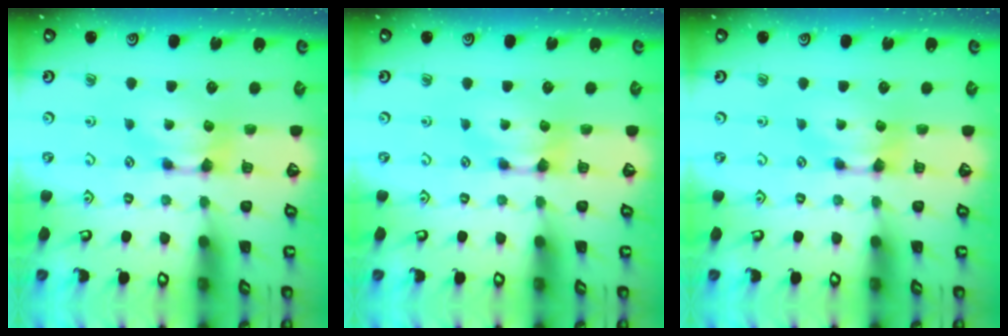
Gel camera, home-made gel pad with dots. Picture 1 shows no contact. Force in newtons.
{"total": 0.0}
{"total": 0.0}